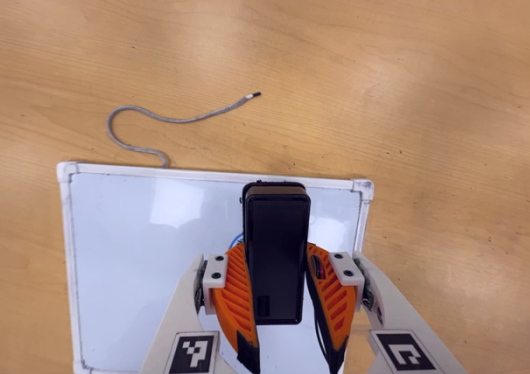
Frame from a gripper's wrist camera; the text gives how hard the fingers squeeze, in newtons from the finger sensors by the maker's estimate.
{"total": 7.0, "left": 5.3, "right": 8.7}